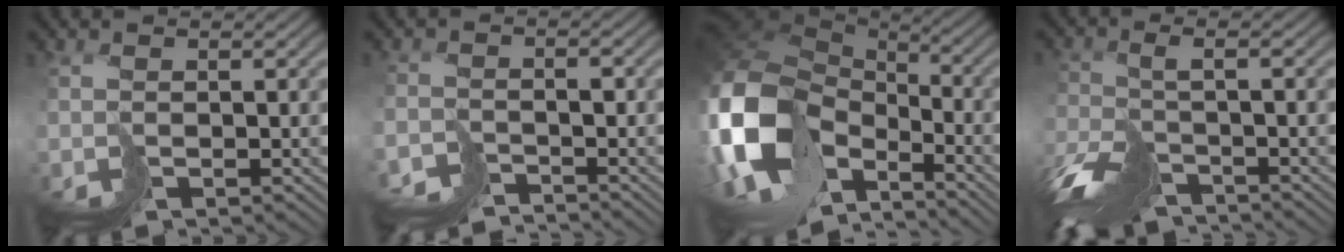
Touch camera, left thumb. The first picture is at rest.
{"total": 3.9, "force": [-3.9, 0.6, 0.0], "torque": [0.005, -0.006, -0.075]}
{"total": 17.4, "force": [-4.8, 12.8, 10.8], "torque": [-0.304, -0.034, -0.071]}
{"total": 8.4, "force": [-6.5, 2.7, 4.7], "torque": [-0.102, -0.018, -0.123]}